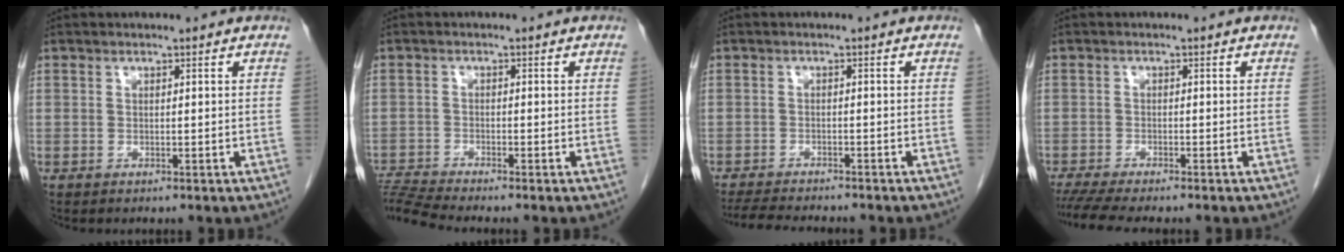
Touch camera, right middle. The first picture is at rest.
{"total": 4.9, "force": [-4.5, -1.7, 0.8], "torque": [-0.027, -0.009, -0.089]}
{"total": 9.0, "force": [-8.1, 0.9, 3.7], "torque": [-0.055, -0.015, -0.121]}
{"total": 6.5, "force": [-5.6, 0.0, 3.3], "torque": [-0.047, -0.015, -0.090]}